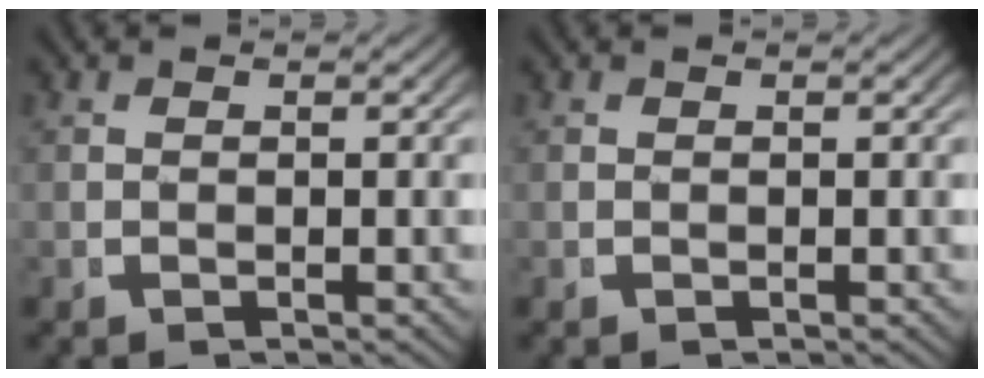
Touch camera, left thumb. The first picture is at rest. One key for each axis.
{"total": 0.0}